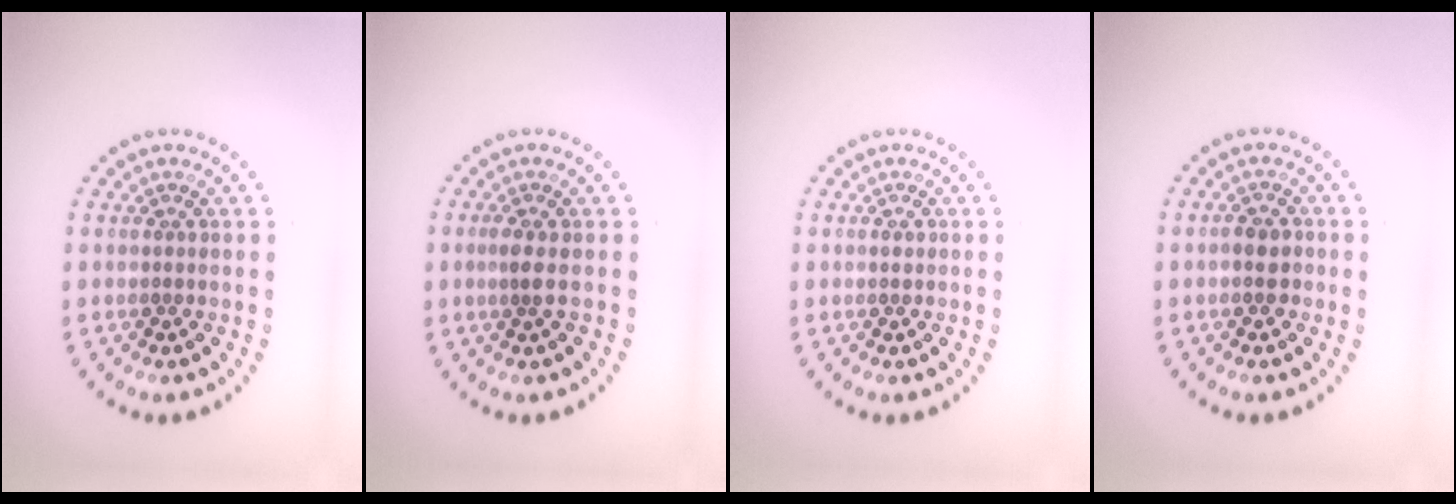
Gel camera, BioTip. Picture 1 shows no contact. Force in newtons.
{"total": 1.5, "press": 1.2, "slide": 0.9}
{"total": 0.7, "press": 0.7, "slide": 0.1}
{"total": 1.8, "press": 1.7, "slide": 0.6}